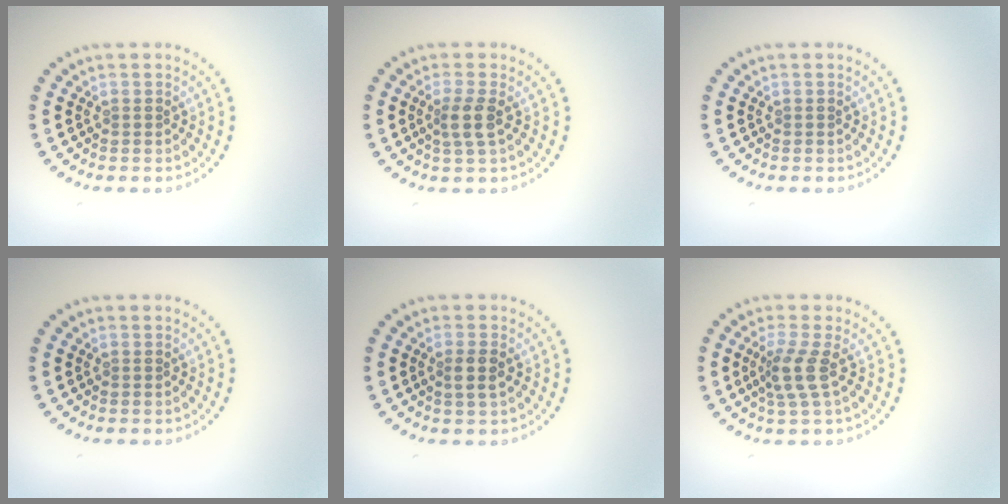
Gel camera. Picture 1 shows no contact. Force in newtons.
{"total": 2.2, "press": 1.8, "slide": 1.3}
{"total": 0.0}
{"total": 0.0}
{"total": 1.8, "press": 1.7, "slide": 0.7}
{"total": 2.6, "press": 2.0, "slide": 1.7}